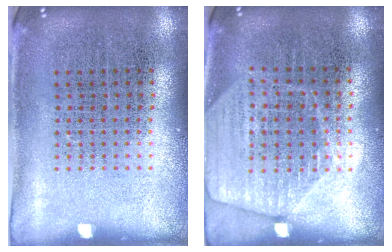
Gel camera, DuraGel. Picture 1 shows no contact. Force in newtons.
{"total": 1.7, "press": 1.5, "slide": 0.7}